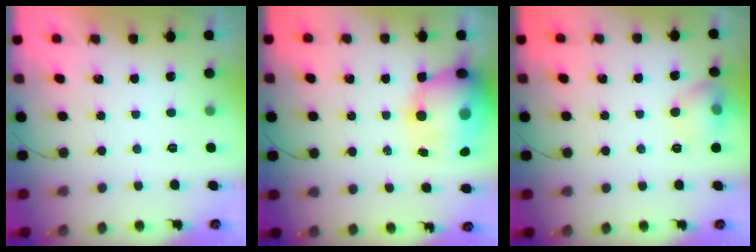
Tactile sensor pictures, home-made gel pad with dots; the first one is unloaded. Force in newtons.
{"total": 14.7, "press": 14.3, "slide": 3.4}
{"total": 9.1, "press": 8.0, "slide": 4.2}